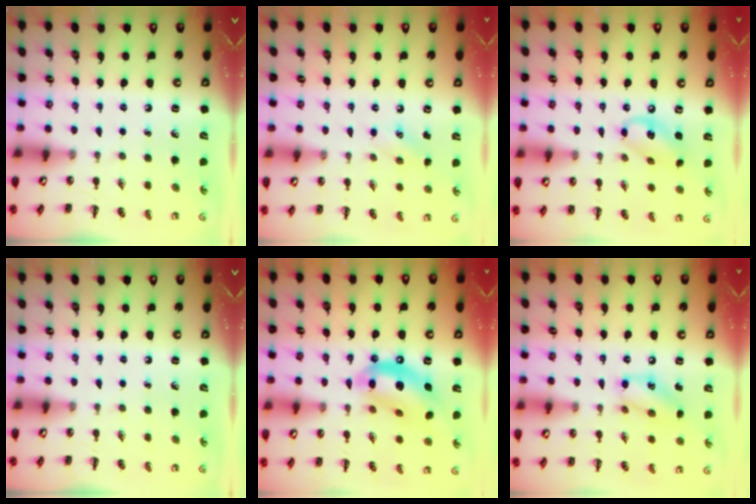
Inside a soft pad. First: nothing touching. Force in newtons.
{"total": 5.5, "press": 5.3, "slide": 1.5}
{"total": 10.9, "press": 10.7, "slide": 2.1}
{"total": 0.0}
{"total": 13.8, "press": 13.3, "slide": 3.7}
{"total": 11.6, "press": 11.4, "slide": 2.1}